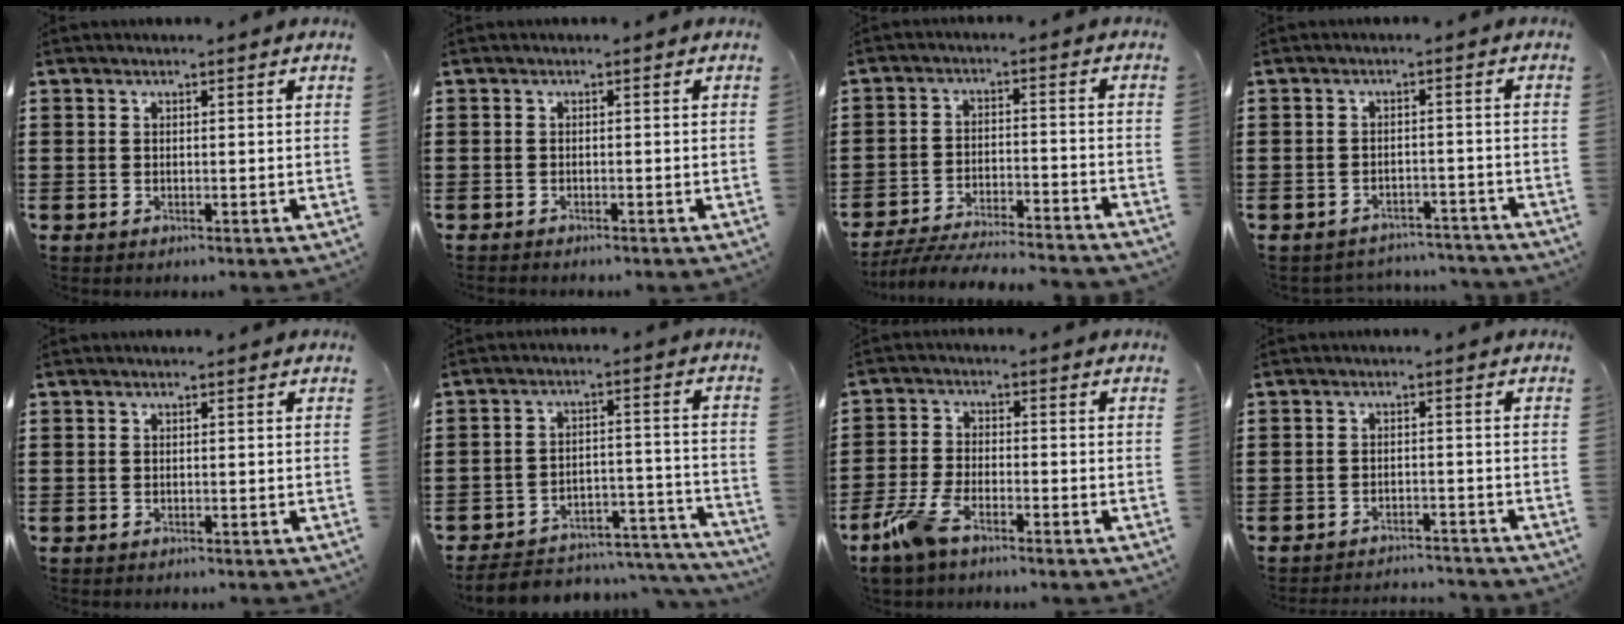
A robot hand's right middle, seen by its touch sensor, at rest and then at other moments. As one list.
[{"total": 0.6, "force": [-0.6, 0.1, 0.0], "torque": [-0.001, 0.000, -0.014]}, {"total": 5.9, "force": [-5.7, 0.2, 1.5], "torque": [-0.036, -0.005, -0.114]}, {"total": 2.8, "force": [-2.8, 0.3, 0.0], "torque": [-0.007, 0.000, -0.061]}, {"total": 0.0}, {"total": 4.9, "force": [-4.5, 1.3, 1.2], "torque": [-0.027, 0.004, -0.093]}, {"total": 6.2, "force": [-4.3, 1.7, 4.1], "torque": [-0.108, -0.008, -0.087]}, {"total": 2.5, "force": [-2.5, 0.1, 0.1], "torque": [-0.007, 0.000, -0.054]}]